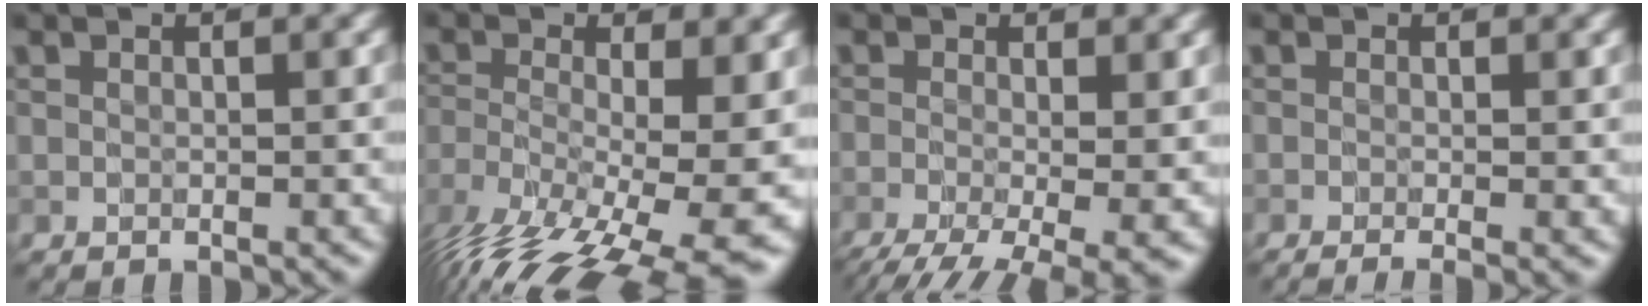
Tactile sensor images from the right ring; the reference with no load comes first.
{"total": 13.9, "force": [-6.8, 5.2, 10.9], "torque": [-0.211, -0.018, -0.096]}
{"total": 8.2, "force": [-3.2, 3.4, 6.8], "torque": [-0.118, -0.013, -0.042]}
{"total": 3.4, "force": [-0.9, 1.4, 3.0], "torque": [-0.040, -0.010, -0.011]}